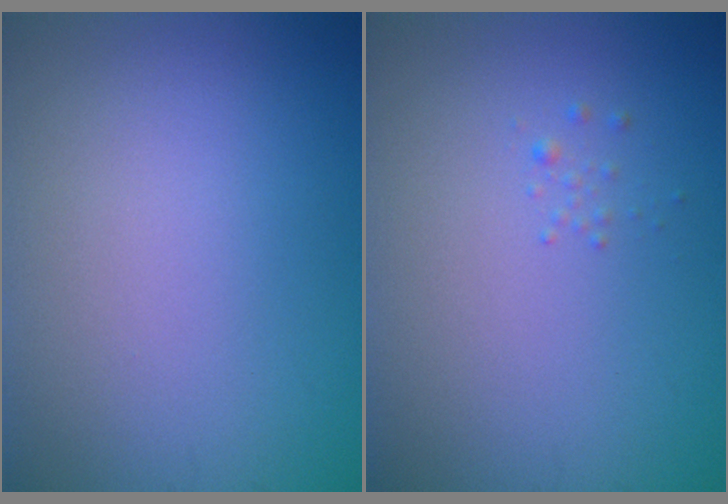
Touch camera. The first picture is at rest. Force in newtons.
{"total": 0.7, "press": 0.7, "slide": 0.1}